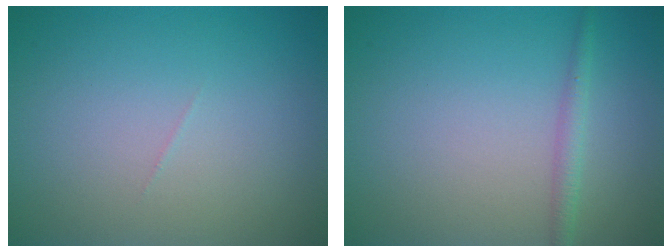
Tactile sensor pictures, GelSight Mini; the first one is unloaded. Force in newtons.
{"total": 1.4, "press": 1.4, "slide": 0.1}